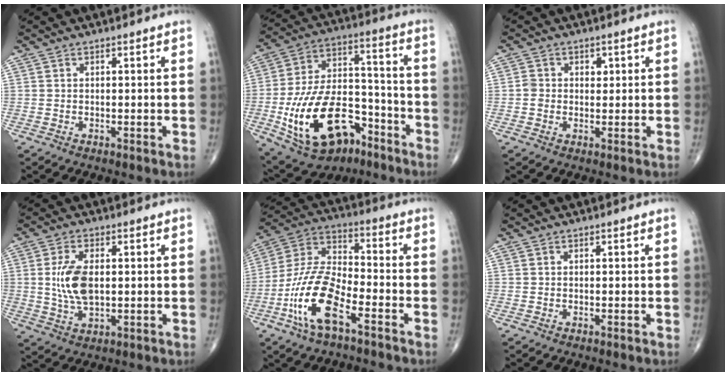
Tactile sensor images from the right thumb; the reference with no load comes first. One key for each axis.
{"total": 22.7, "fx": -9.9, "fy": 13.2, "fz": 15.7, "tx": -0.268, "ty": 0.072, "tz": -0.151}
{"total": 2.7, "fx": 0.4, "fy": 2.4, "fz": 1.3, "tx": 0.000, "ty": 0.003, "tz": 0.003}
{"total": 8.3, "fx": 0.7, "fy": 4.2, "fz": 7.1, "tx": -0.146, "ty": -0.005, "tz": 0.017}
{"total": 15.4, "fx": -7.0, "fy": 6.0, "fz": 12.4, "tx": -0.257, "ty": 0.040, "tz": -0.138}
{"total": 0.0}